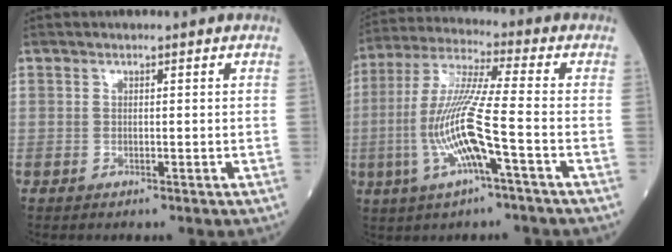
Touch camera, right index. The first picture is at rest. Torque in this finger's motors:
{"motor_torque": [0.54, -0.03, 0.42, 0.21]}